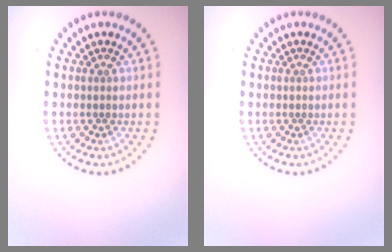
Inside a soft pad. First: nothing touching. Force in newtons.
{"total": 0.0}